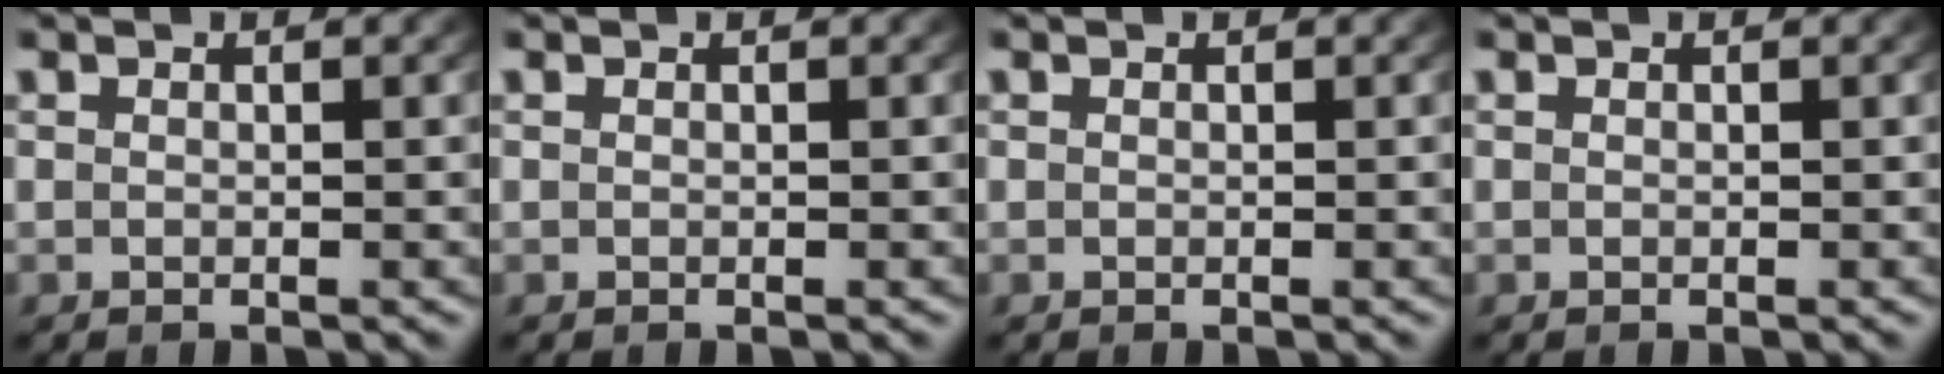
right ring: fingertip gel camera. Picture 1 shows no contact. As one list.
[{"total": 0.0}, {"total": 0.0}, {"total": 0.0}]